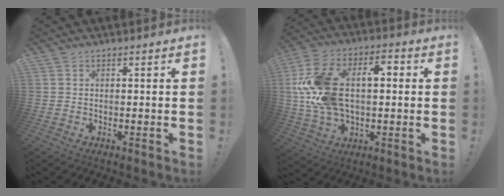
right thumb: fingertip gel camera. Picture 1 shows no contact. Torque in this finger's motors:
{"motor_torque": [2.24, 2.77, 1.30, -0.20, 0.42]}